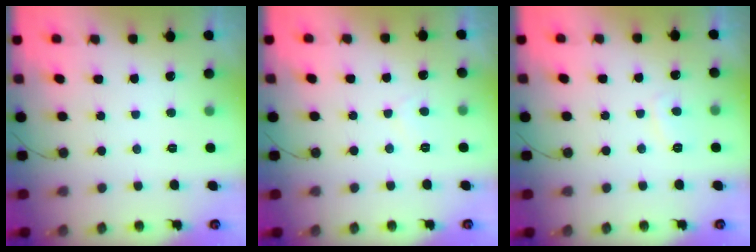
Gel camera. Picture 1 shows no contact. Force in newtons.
{"total": 3.5, "press": 3.4, "slide": 0.6}
{"total": 2.2, "press": 2.2, "slide": 0.6}